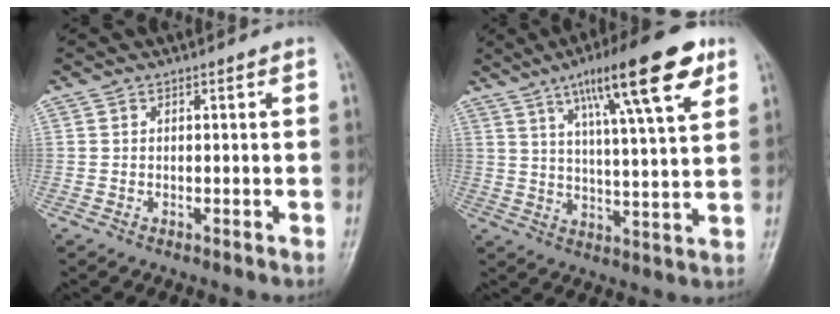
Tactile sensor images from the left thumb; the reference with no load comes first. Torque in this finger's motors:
{"motor_torque": [1.00, 0.15, 1.66, -1.12, 0.36]}